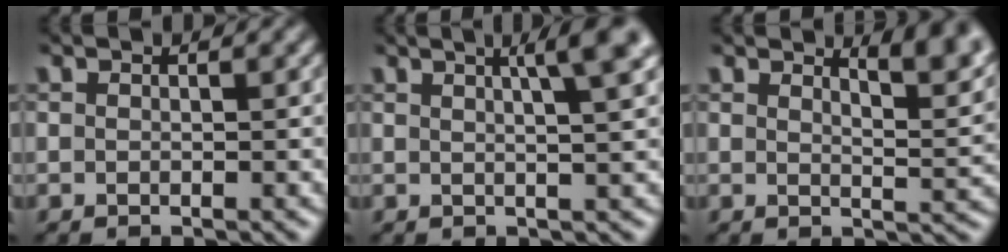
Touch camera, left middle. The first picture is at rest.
{"total": 5.3, "force": [2.5, 1.3, 4.6], "torque": [-0.040, 0.023, 0.014]}
{"total": 5.3, "force": [3.7, 1.5, 3.5], "torque": [-0.031, 0.008, 0.047]}